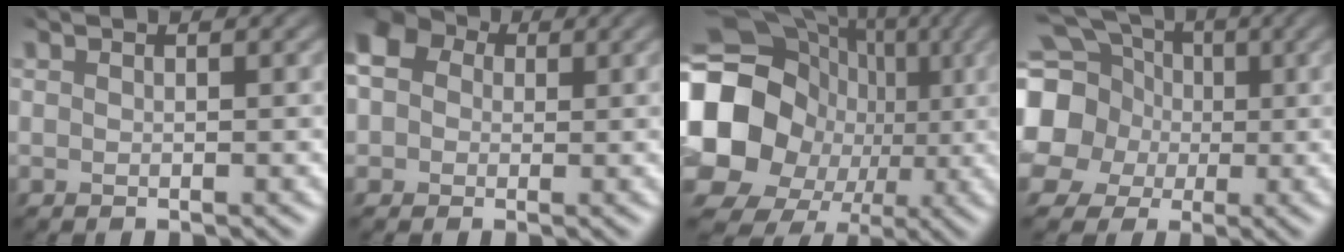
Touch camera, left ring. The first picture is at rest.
{"total": 5.4, "force": [1.7, 4.4, 2.6], "torque": [-0.074, 0.017, 0.016]}
{"total": 18.5, "force": [-2.6, 16.6, 7.9], "torque": [-0.157, -0.005, -0.078]}
{"total": 14.3, "force": [2.1, 12.6, 6.3], "torque": [-0.184, 0.024, 0.006]}